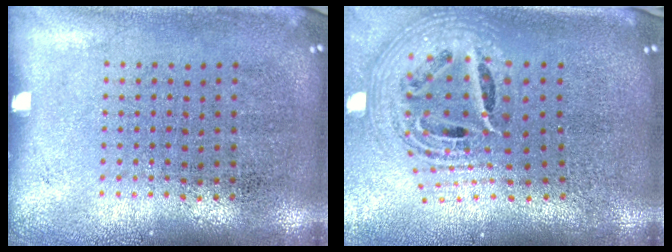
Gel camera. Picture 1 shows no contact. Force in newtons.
{"total": 2.7, "press": 1.8, "slide": 1.9}